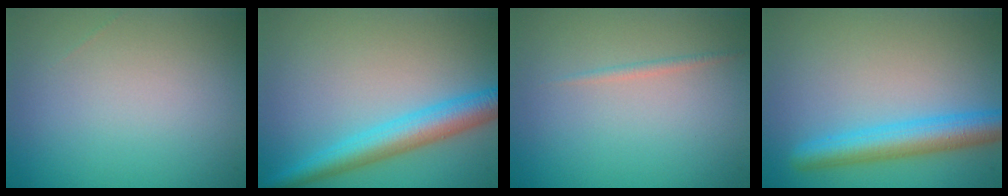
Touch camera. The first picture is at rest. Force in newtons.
{"total": 4.8, "press": 4.8, "slide": 0.2}
{"total": 0.6, "press": 0.6, "slide": 0.0}
{"total": 4.8, "press": 4.8, "slide": 0.1}